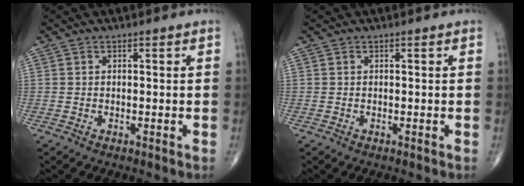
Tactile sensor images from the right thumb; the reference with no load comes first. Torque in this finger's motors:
{"motor_torque": [-0.04, 0.02, -0.05, -0.02, 0.02]}